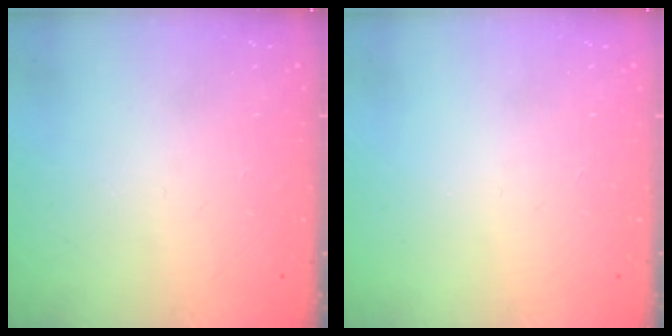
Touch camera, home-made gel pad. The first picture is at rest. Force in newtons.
{"total": 0.0}